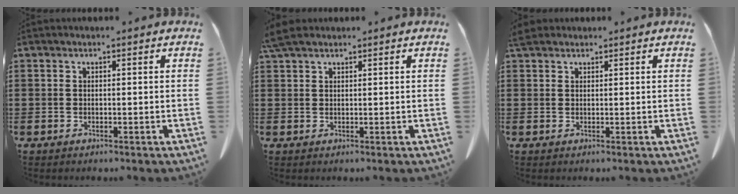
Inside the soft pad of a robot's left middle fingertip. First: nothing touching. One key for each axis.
{"total": 2.7, "fx": 2.2, "fy": 0.7, "fz": 1.5, "tx": -0.036, "ty": 0.005, "tz": 0.042}
{"total": 2.0, "fx": 1.6, "fy": 0.8, "fz": 0.7, "tx": -0.021, "ty": 0.006, "tz": 0.032}